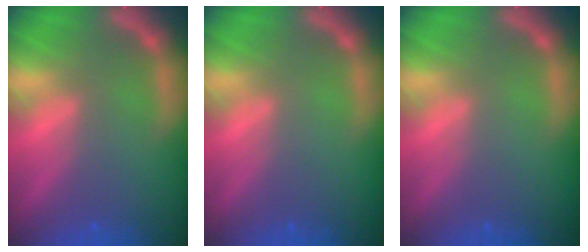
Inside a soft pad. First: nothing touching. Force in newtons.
{"total": 0.0}
{"total": 0.0}